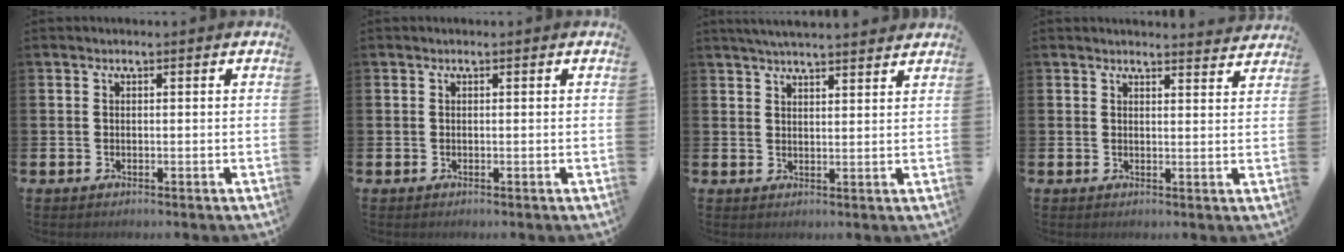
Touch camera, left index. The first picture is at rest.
{"total": 0.0}
{"total": 3.9, "force": [3.8, 0.0, 0.9], "torque": [-0.020, -0.015, 0.067]}
{"total": 2.7, "force": [2.7, 0.1, 0.0], "torque": [0.008, -0.022, 0.045]}